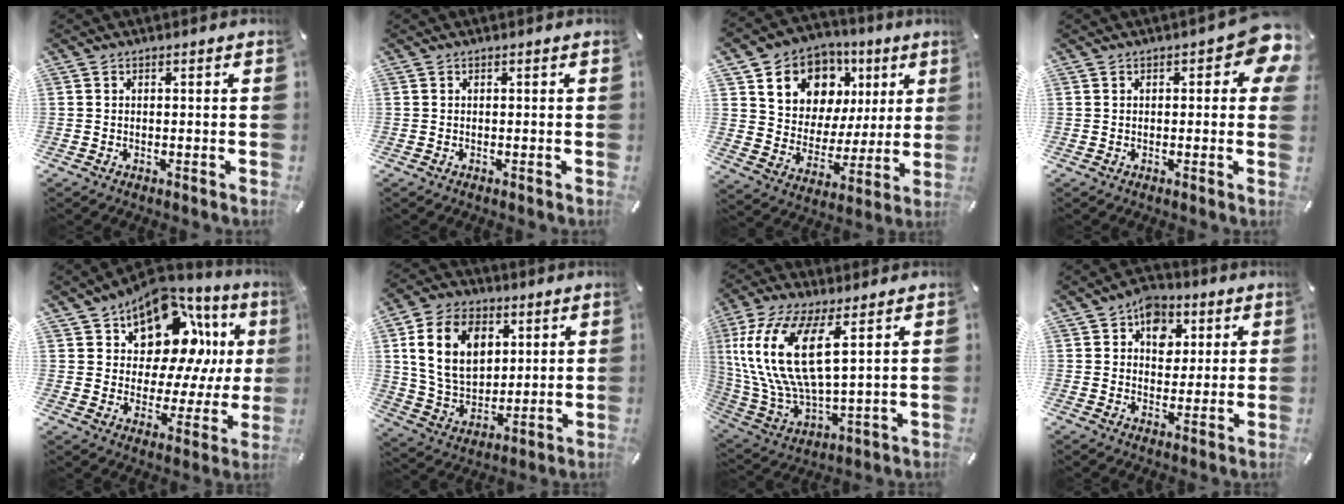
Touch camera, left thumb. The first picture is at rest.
{"total": 0.0}
{"total": 12.8, "force": [6.2, 10.7, 3.3], "torque": [-0.061, -0.041, 0.121]}
{"total": 7.1, "force": [2.3, 3.2, 5.9], "torque": [-0.067, -0.011, 0.032]}
{"total": 15.8, "force": [9.3, 9.7, 8.2], "torque": [-0.124, -0.078, 0.162]}
{"total": 15.1, "force": [5.2, 11.2, 8.6], "torque": [-0.169, -0.005, 0.097]}
{"total": 17.4, "force": [6.5, 7.2, 14.4], "torque": [-0.335, -0.022, 0.112]}
{"total": 8.0, "force": [2.9, 6.4, 3.8], "torque": [-0.034, -0.007, 0.046]}